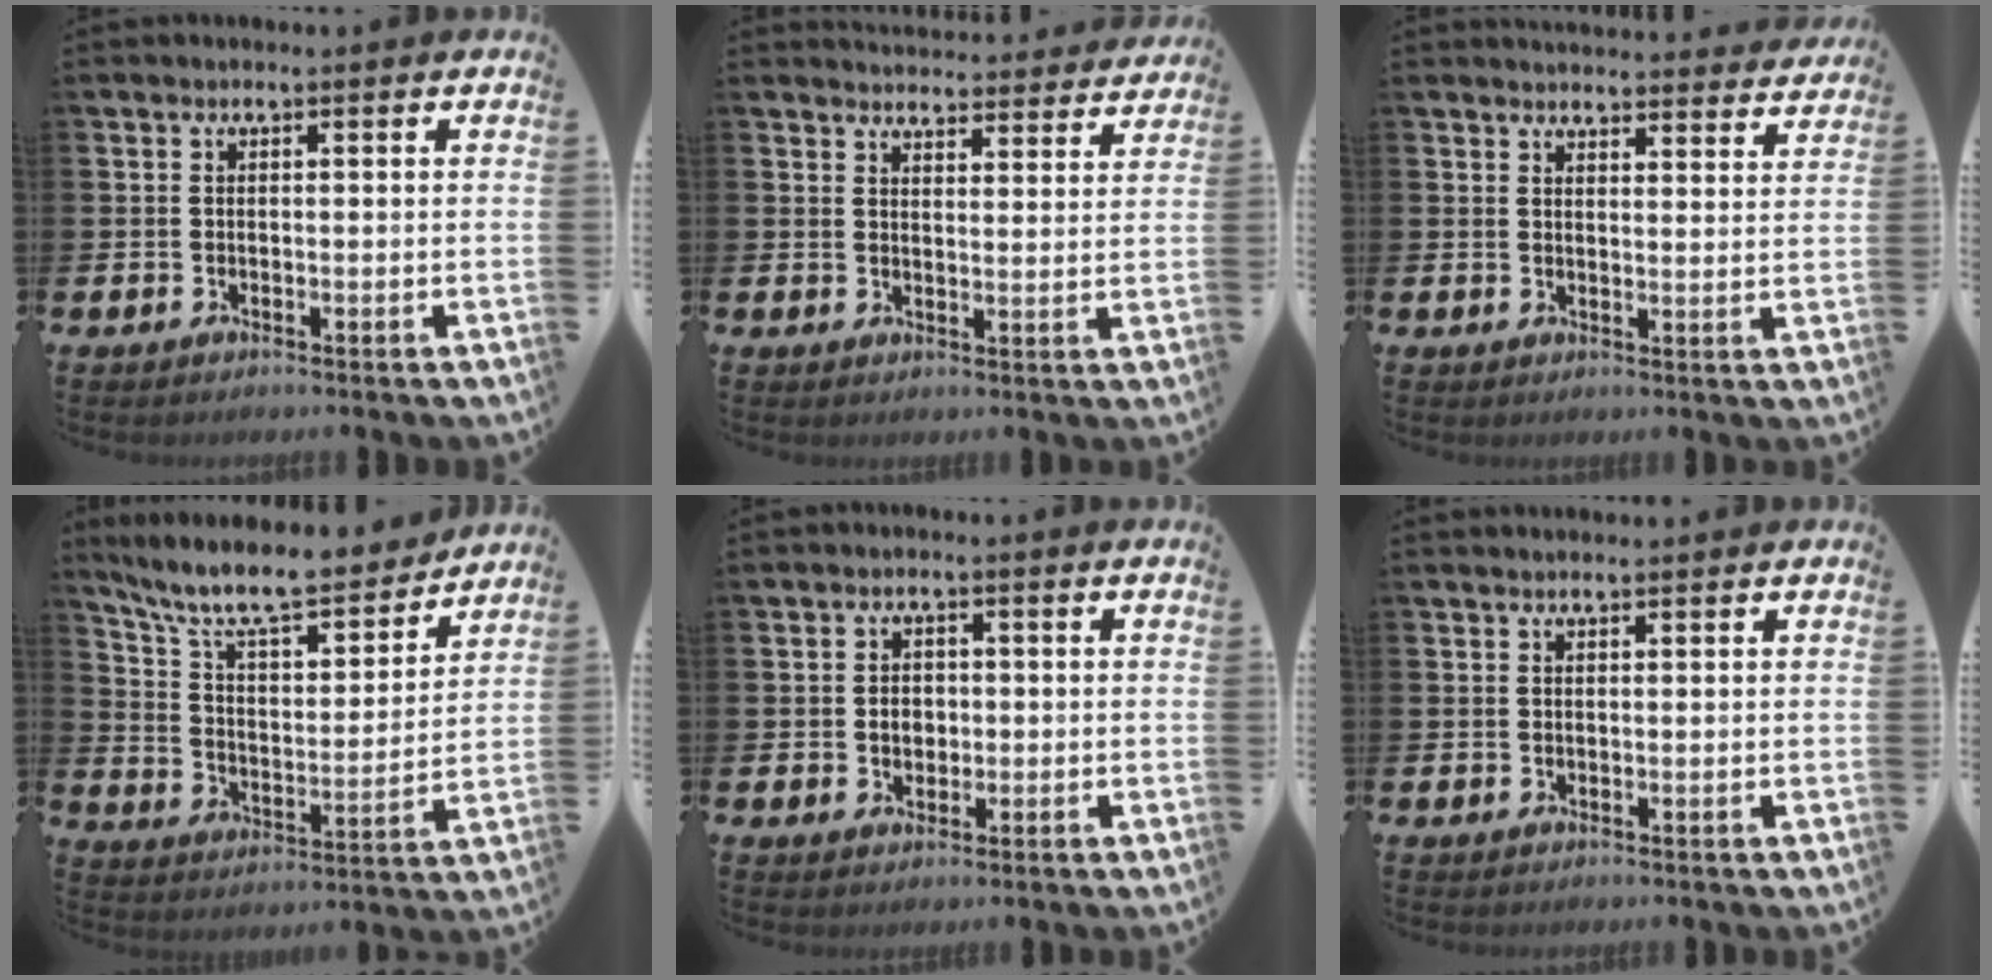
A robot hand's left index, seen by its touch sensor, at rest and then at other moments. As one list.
[{"total": 4.4, "force": [4.3, 0.6, 0.0], "torque": [-0.001, -0.033, 0.076]}, {"total": 4.0, "force": [3.9, 0.4, 0.1], "torque": [0.002, -0.028, 0.069]}, {"total": 10.3, "force": [9.3, 2.0, 3.9], "torque": [-0.115, -0.063, 0.158]}, {"total": 2.3, "force": [0.0, 1.9, 1.3], "torque": [-0.009, 0.001, -0.007]}, {"total": 0.7, "force": [0.7, -0.1, 0.1], "torque": [0.000, -0.001, 0.012]}]